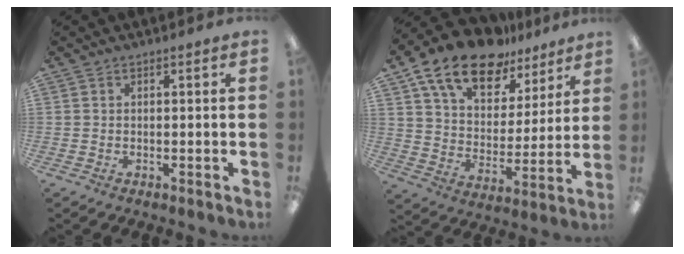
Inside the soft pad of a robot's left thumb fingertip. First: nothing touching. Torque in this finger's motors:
{"motor_torque": [1.09, 1.73, 1.61, -1.15, 0.35]}